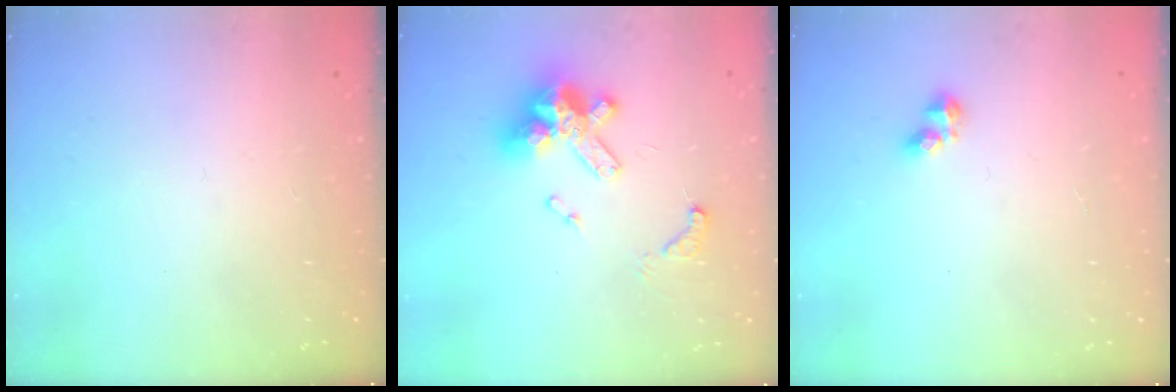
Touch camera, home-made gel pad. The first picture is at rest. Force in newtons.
{"total": 14.2, "press": 14.1, "slide": 2.1}
{"total": 3.1, "press": 3.0, "slide": 0.7}